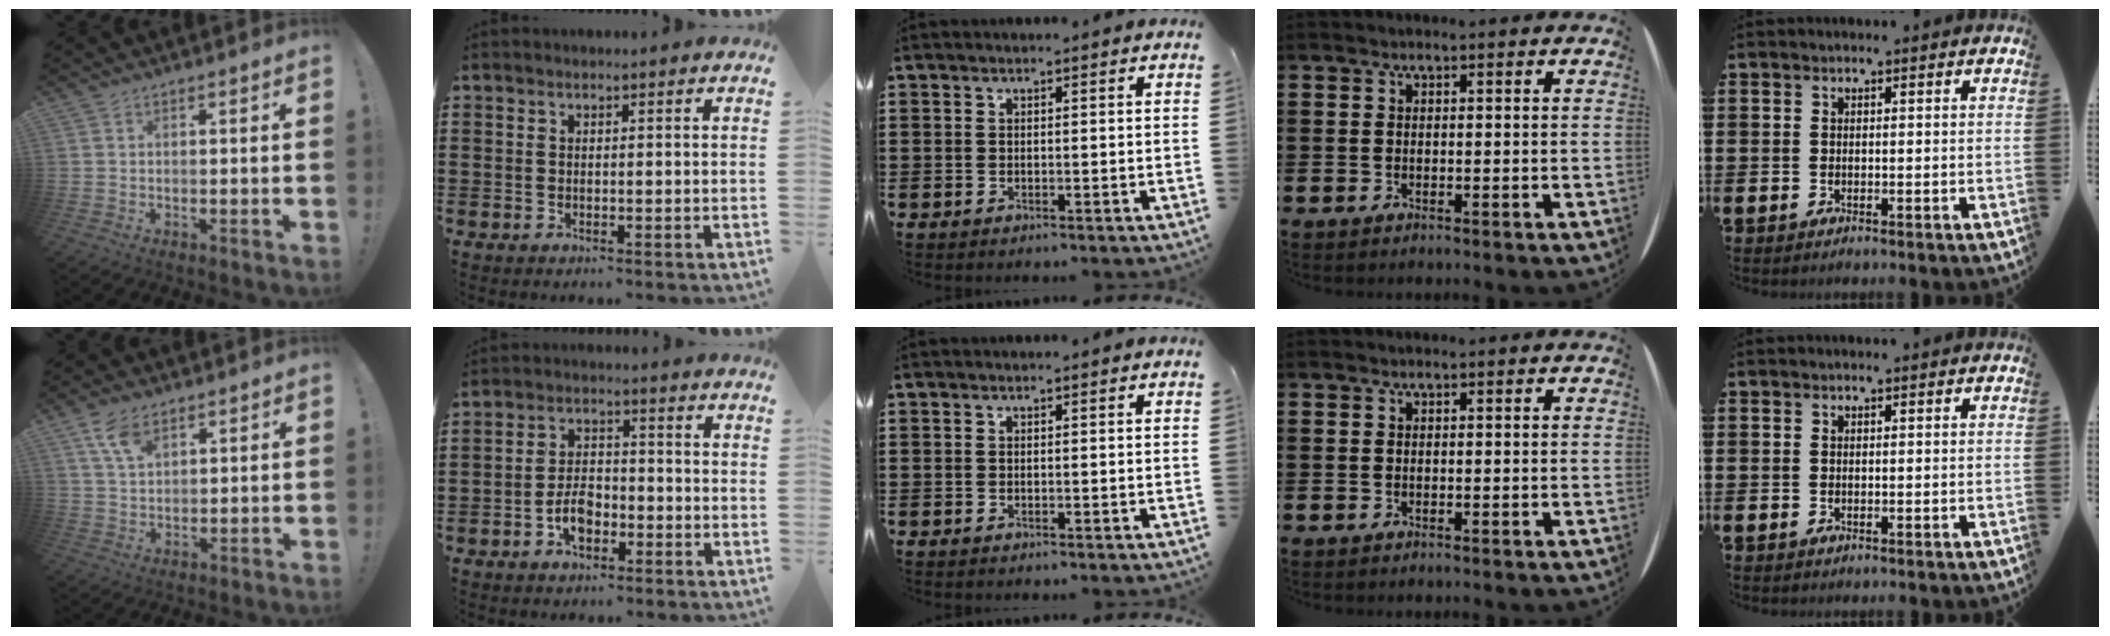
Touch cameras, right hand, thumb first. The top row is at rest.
{"thumb": {"total": 6.5, "force": [4.1, 3.2, 3.9], "torque": [-0.063, -0.020, 0.075]}, "index": {"total": 5.0, "force": [-2.2, 2.7, 3.5], "torque": [-0.074, 0.004, -0.044]}}